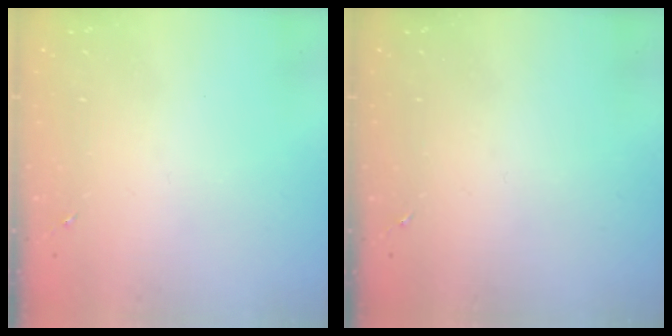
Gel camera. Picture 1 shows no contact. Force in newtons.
{"total": 0.0}